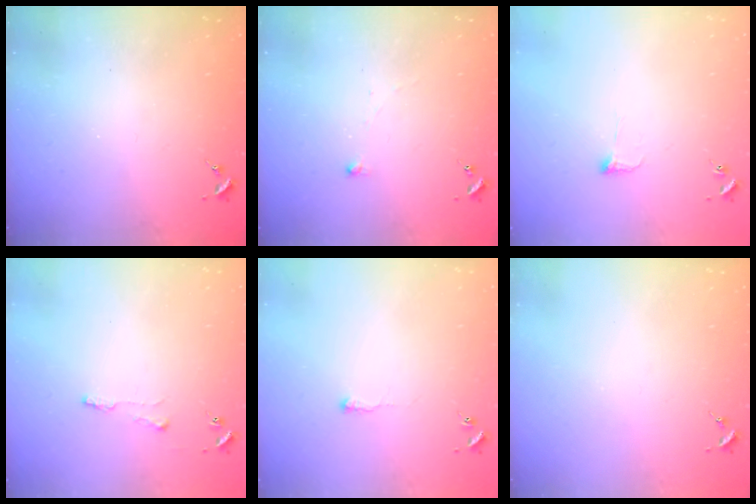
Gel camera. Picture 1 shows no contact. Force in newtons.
{"total": 2.6, "press": 2.6, "slide": 0.6}
{"total": 4.7, "press": 4.6, "slide": 0.6}
{"total": 3.9, "press": 3.9, "slide": 0.3}
{"total": 4.0, "press": 3.9, "slide": 0.5}
{"total": 0.0}